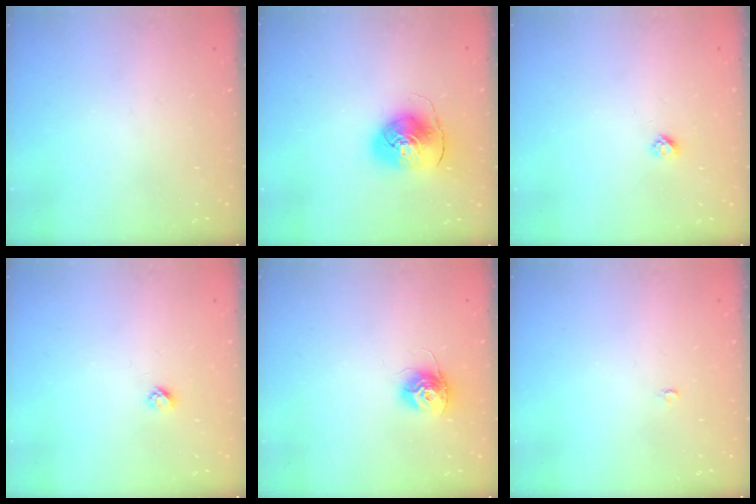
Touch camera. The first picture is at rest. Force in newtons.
{"total": 9.7, "press": 9.6, "slide": 1.3}
{"total": 2.7, "press": 2.6, "slide": 0.3}
{"total": 2.7, "press": 2.6, "slide": 0.3}
{"total": 11.2, "press": 11.2, "slide": 0.7}
{"total": 2.1, "press": 2.1, "slide": 0.2}